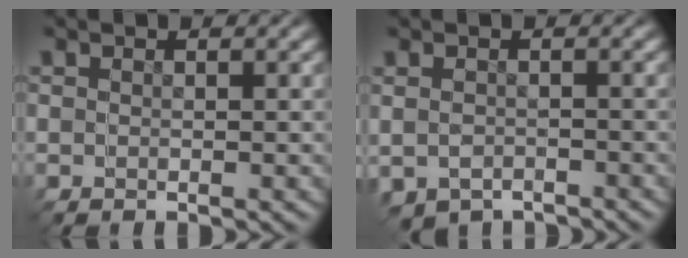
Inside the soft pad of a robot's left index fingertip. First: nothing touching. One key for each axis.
{"total": 1.4, "fx": -0.8, "fy": -0.8, "fz": -0.9, "tx": 0.000, "ty": -0.005, "tz": -0.008}